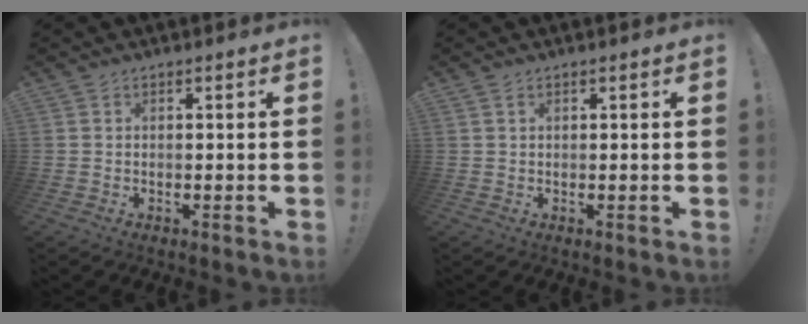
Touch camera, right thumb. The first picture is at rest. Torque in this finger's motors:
{"motor_torque": [0.13, 0.42, -0.04, -0.42, 0.01]}